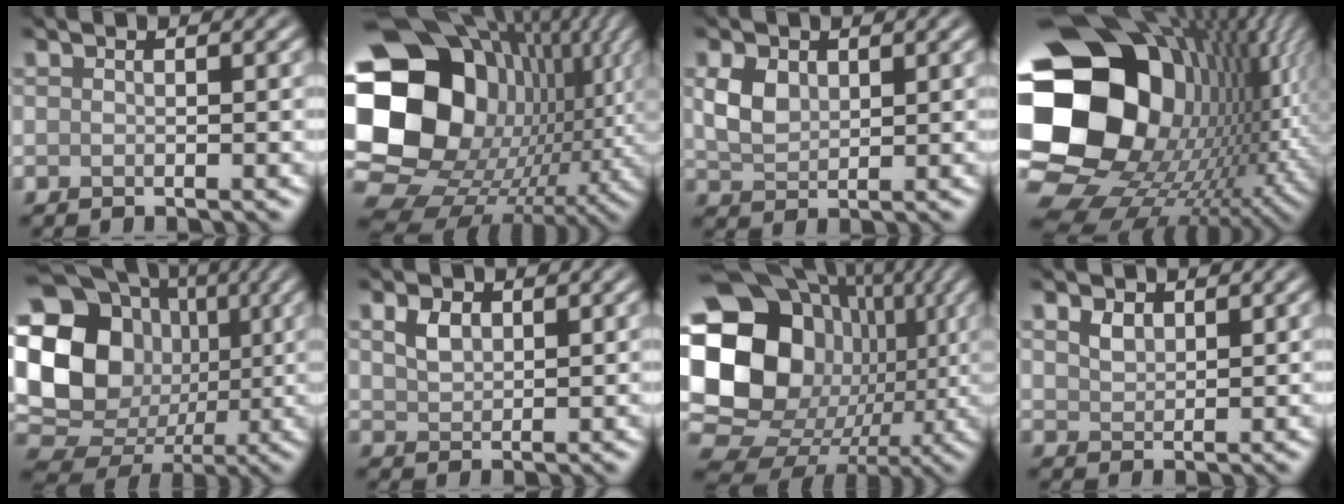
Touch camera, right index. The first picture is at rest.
{"total": 21.8, "force": [2.2, 17.3, 13.1], "torque": [-0.246, -0.014, 0.042]}
{"total": 2.8, "force": [0.8, 1.9, 1.9], "torque": [-0.045, 0.001, 0.020]}
{"total": 22.1, "force": [-0.9, 16.5, 14.7], "torque": [-0.324, -0.042, 0.008]}
{"total": 18.3, "force": [2.0, 15.5, 9.5], "torque": [-0.183, 0.013, 0.021]}
{"total": 2.0, "force": [0.9, 1.4, 1.2], "torque": [-0.030, 0.002, 0.021]}
{"total": 20.3, "force": [3.2, 16.8, 10.8], "torque": [-0.214, 0.017, 0.059]}
{"total": 1.6, "force": [0.9, 1.0, 0.8], "torque": [-0.019, 0.001, 0.022]}